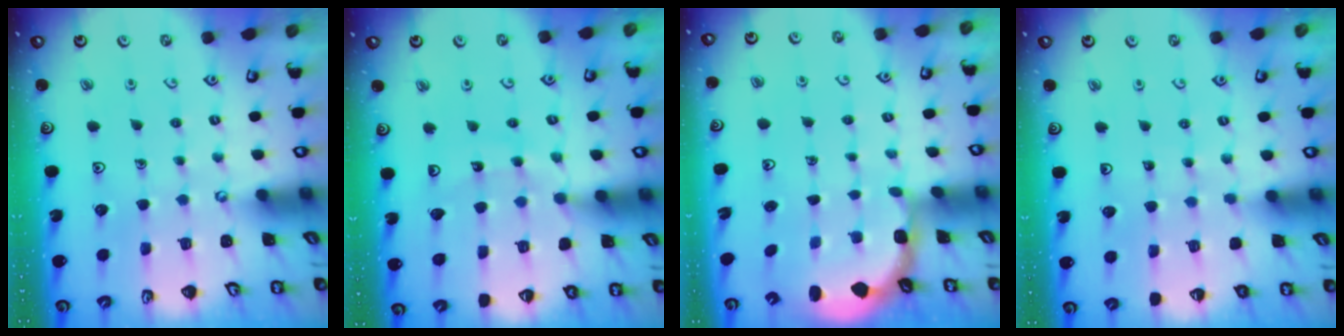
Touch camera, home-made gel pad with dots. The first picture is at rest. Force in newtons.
{"total": 10.3, "press": 10.3, "slide": 1.3}
{"total": 2.9, "press": 1.9, "slide": 2.2}
{"total": 2.2, "press": 2.2, "slide": 0.2}